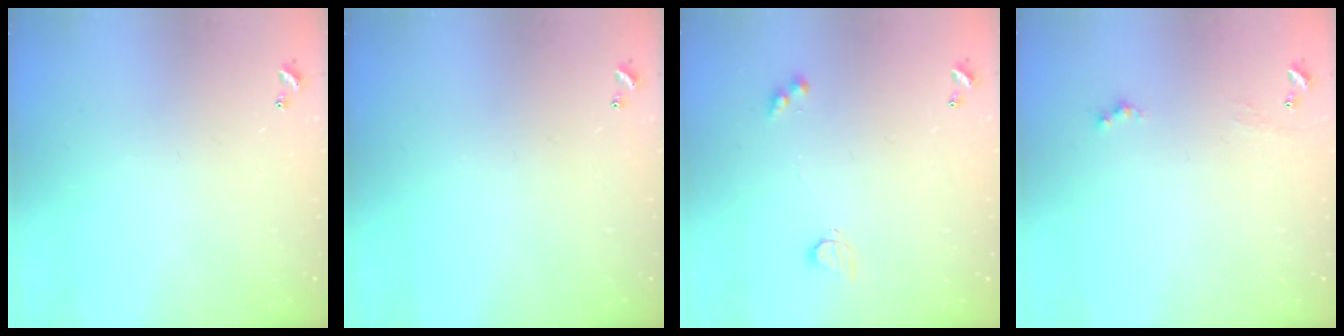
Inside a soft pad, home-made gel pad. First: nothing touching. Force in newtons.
{"total": 0.0}
{"total": 3.2, "press": 3.2, "slide": 0.4}
{"total": 1.0, "press": 0.9, "slide": 0.2}